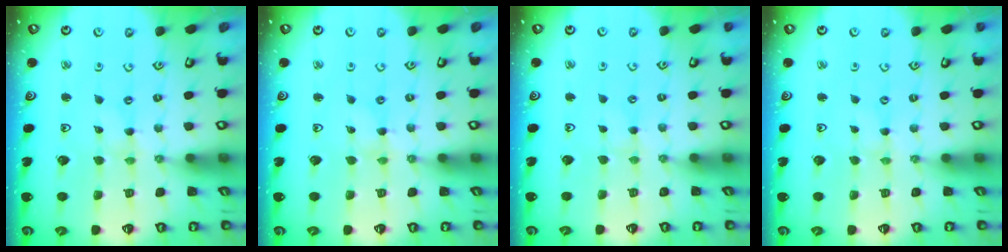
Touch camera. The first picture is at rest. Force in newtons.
{"total": 0.0}
{"total": 1.1, "press": 1.1, "slide": 0.4}
{"total": 0.0}